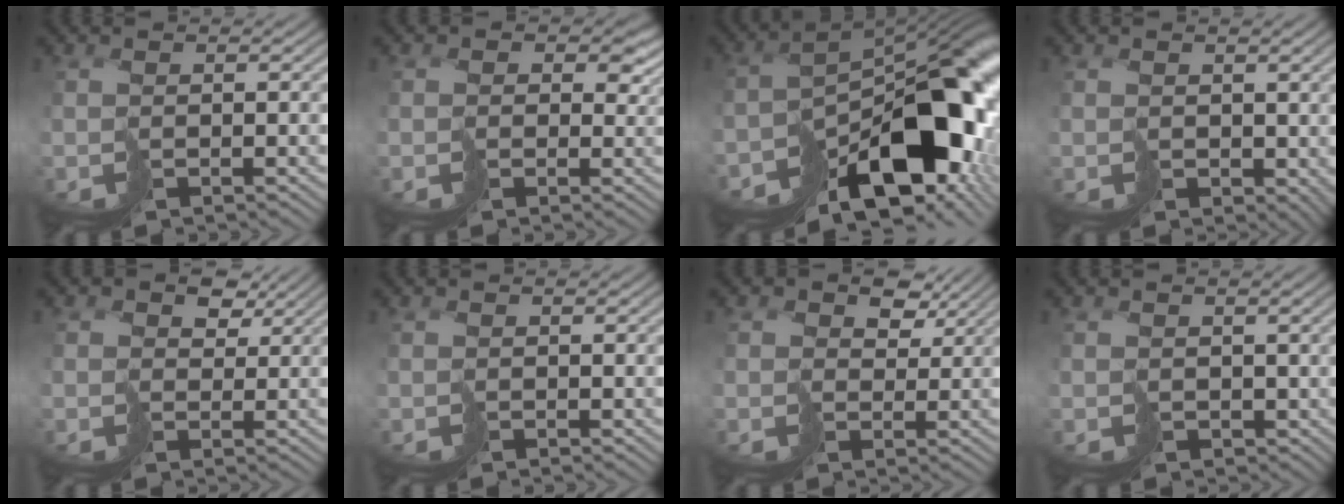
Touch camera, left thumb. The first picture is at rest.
{"total": 4.0, "force": [1.2, 3.4, 1.7], "torque": [-0.027, -0.010, 0.020]}
{"total": 17.3, "force": [-8.7, 8.5, 12.3], "torque": [-0.154, -0.040, -0.113]}
{"total": 2.3, "force": [0.9, 1.9, 0.8], "torque": [-0.020, -0.009, 0.023]}
{"total": 3.0, "force": [1.9, 2.1, 0.8], "torque": [-0.015, 0.000, 0.041]}
{"total": 0.0}
{"total": 3.4, "force": [2.4, 2.3, 0.9], "torque": [-0.018, -0.002, 0.051]}
{"total": 2.1, "force": [0.4, 2.0, 0.6], "torque": [-0.014, -0.010, 0.010]}